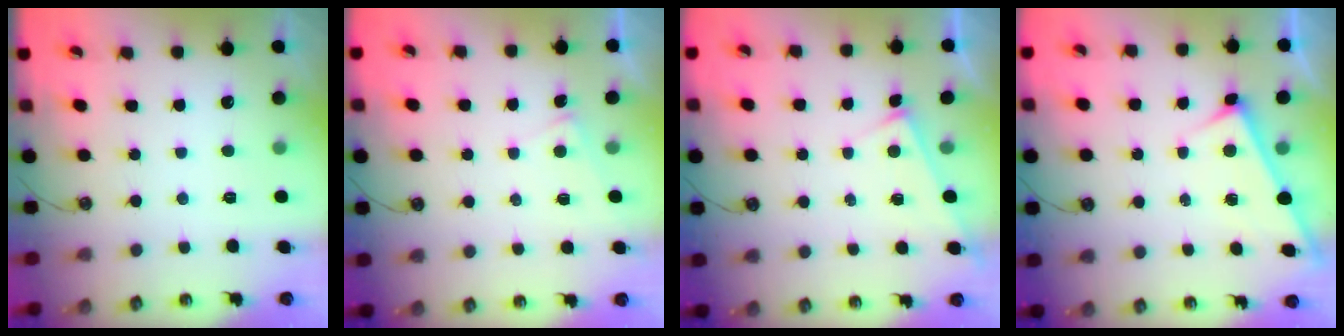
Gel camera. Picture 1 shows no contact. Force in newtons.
{"total": 4.4, "press": 4.4, "slide": 0.2}
{"total": 2.9, "press": 2.9, "slide": 0.2}
{"total": 5.4, "press": 5.4, "slide": 0.2}